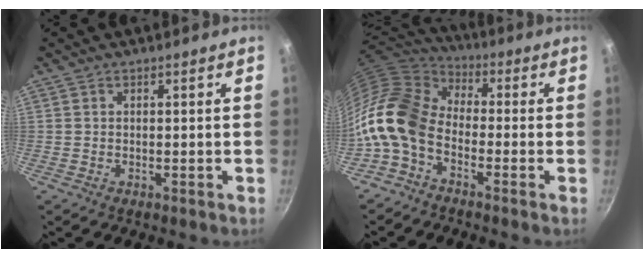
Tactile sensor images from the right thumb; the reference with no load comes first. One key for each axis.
{"total": 15.6, "fx": -3.7, "fy": 10.2, "fz": 11.2, "tx": -0.203, "ty": 0.043, "tz": -0.100}